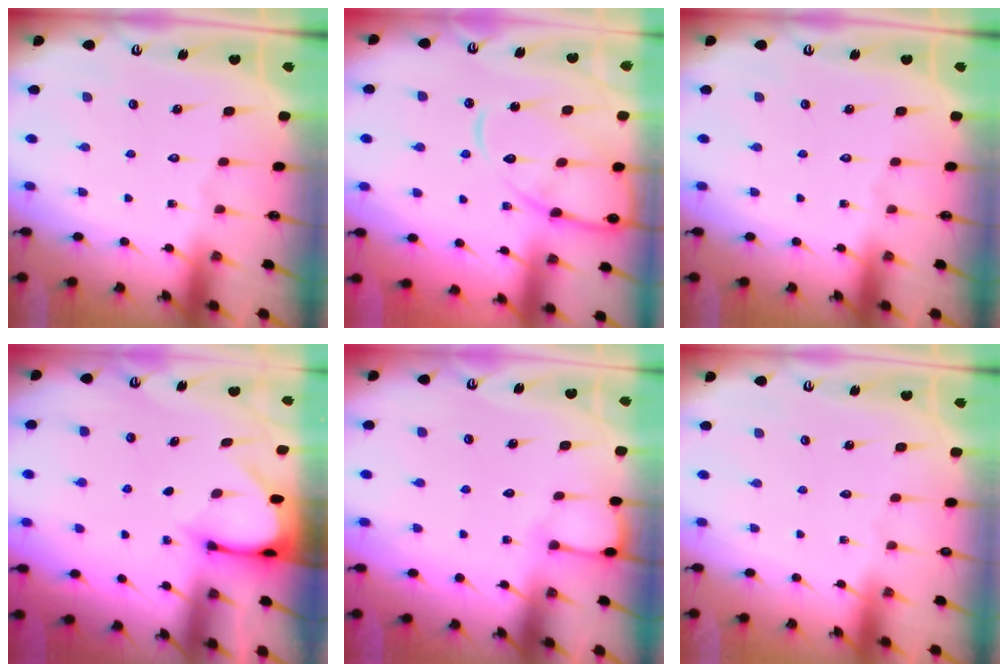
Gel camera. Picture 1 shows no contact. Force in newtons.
{"total": 13.5, "press": 13.4, "slide": 1.2}
{"total": 0.0}
{"total": 3.2, "press": 3.2, "slide": 0.3}
{"total": 2.9, "press": 2.9, "slide": 0.3}
{"total": 0.0}